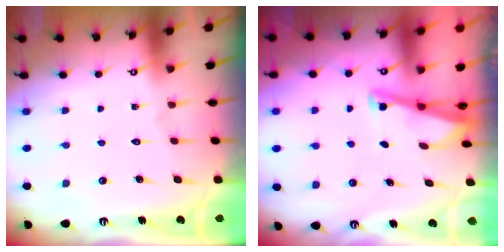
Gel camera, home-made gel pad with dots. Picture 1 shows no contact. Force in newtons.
{"total": 2.9, "press": 2.9, "slide": 0.3}